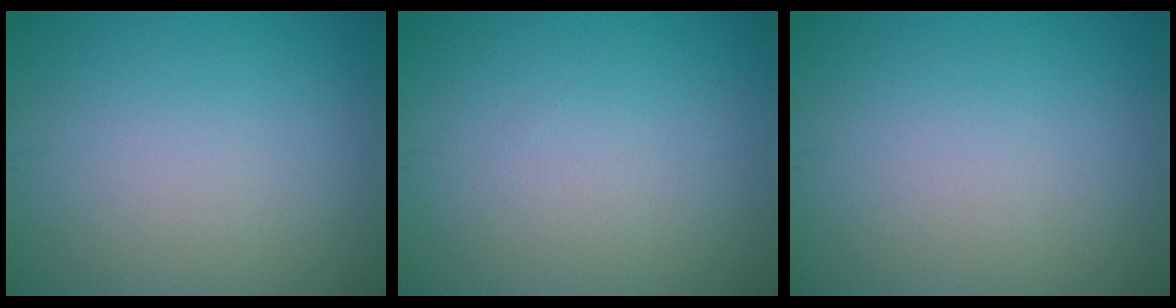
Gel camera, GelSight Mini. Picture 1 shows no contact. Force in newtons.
{"total": 0.0}
{"total": 0.0}